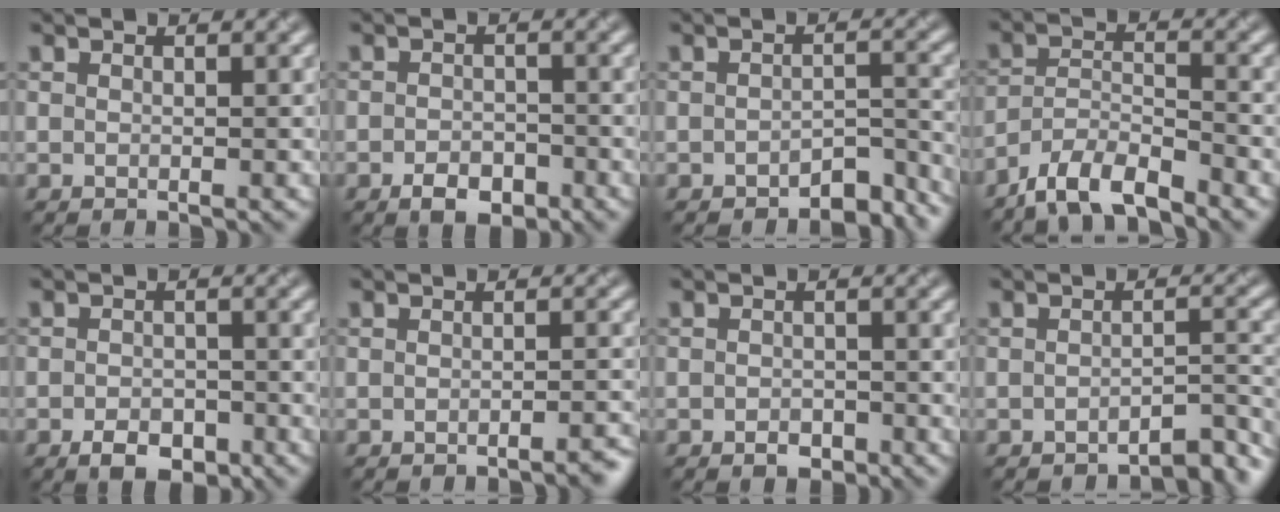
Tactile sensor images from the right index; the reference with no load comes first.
{"total": 2.8, "force": [-1.5, 1.7, 1.6], "torque": [-0.021, 0.002, -0.030]}
{"total": 3.9, "force": [-3.2, 1.4, 1.7], "torque": [-0.018, 0.001, -0.045]}
{"total": 5.2, "force": [-4.4, 1.3, 2.4], "torque": [-0.041, -0.003, -0.087]}
{"total": 3.1, "force": [-1.6, 1.9, 1.8], "torque": [-0.024, -0.001, -0.032]}
{"total": 1.5, "force": [-1.3, 0.3, 0.7], "torque": [-0.003, 0.005, -0.018]}
{"total": 1.3, "force": [-0.8, 0.9, 0.6], "torque": [-0.007, 0.000, -0.015]}
{"total": 3.5, "force": [-3.2, 0.5, 1.2], "torque": [-0.014, 0.005, -0.044]}